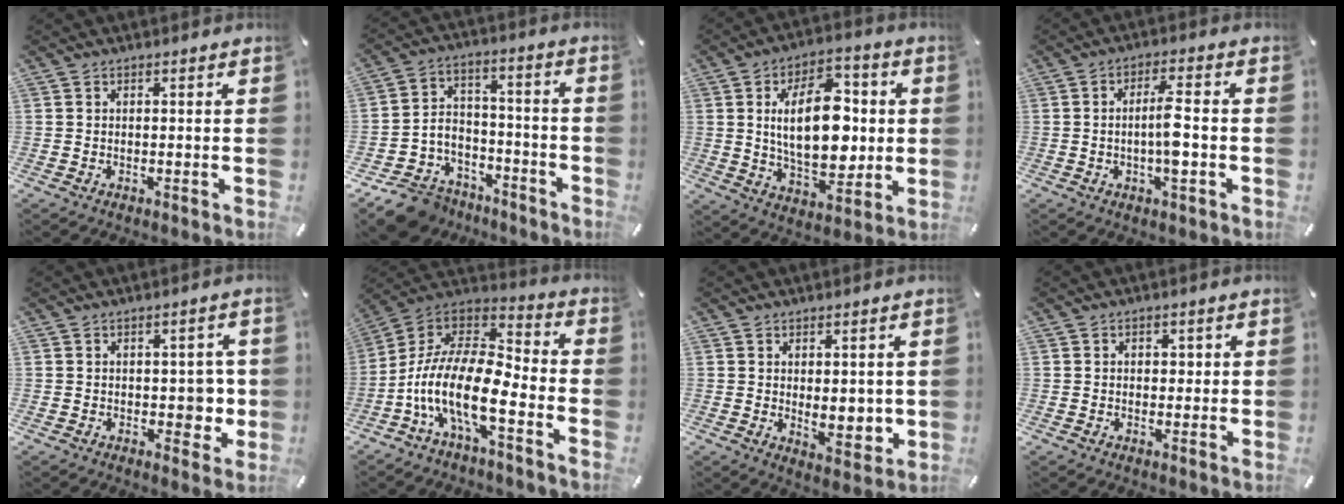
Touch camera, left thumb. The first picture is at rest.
{"total": 11.4, "force": [-8.9, 6.7, 2.2], "torque": [-0.040, 0.052, -0.164]}
{"total": 18.2, "force": [1.4, 10.7, 14.7], "torque": [-0.249, 0.001, 0.021]}
{"total": 6.7, "force": [-0.8, 2.0, 6.4], "torque": [-0.118, 0.006, -0.017]}
{"total": 5.5, "force": [-0.3, 3.9, 3.9], "torque": [-0.029, -0.004, -0.008]}
{"total": 16.4, "force": [-8.2, 5.6, 13.0], "torque": [-0.291, -0.003, -0.156]}
{"total": 5.4, "force": [1.1, 3.6, 3.8], "torque": [-0.039, -0.005, 0.021]}
{"total": 3.3, "force": [0.7, 2.6, 2.0], "torque": [-0.017, -0.002, 0.003]}